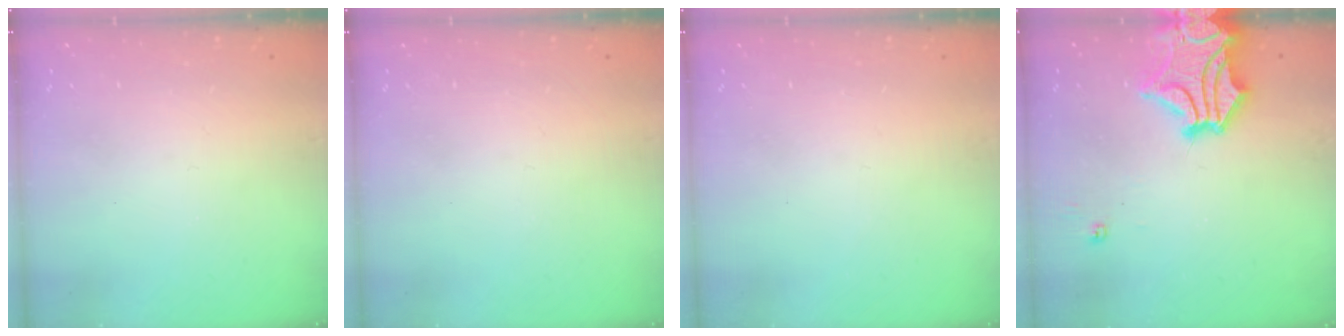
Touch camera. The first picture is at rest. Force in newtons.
{"total": 0.0}
{"total": 0.0}
{"total": 8.1, "press": 7.6, "slide": 2.7}